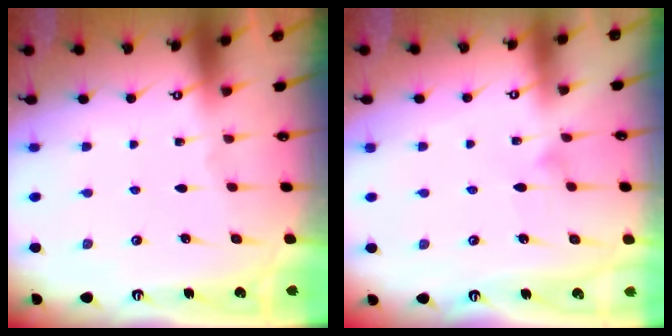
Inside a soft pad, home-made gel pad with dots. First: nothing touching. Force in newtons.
{"total": 3.2, "press": 3.2, "slide": 0.2}